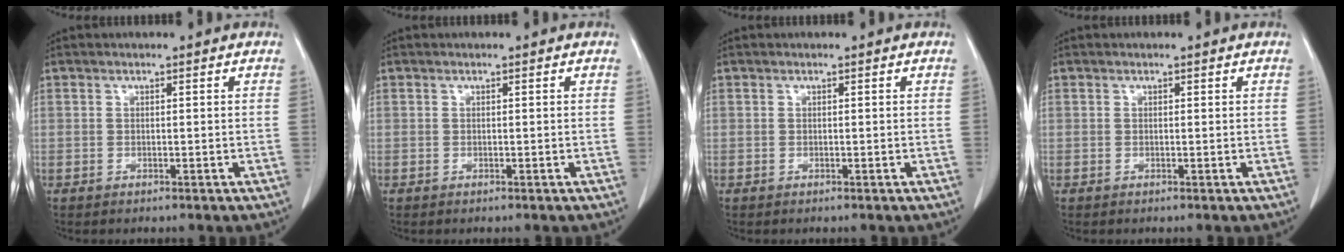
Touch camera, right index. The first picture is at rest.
{"total": 0.0}
{"total": 0.0}
{"total": 0.0}